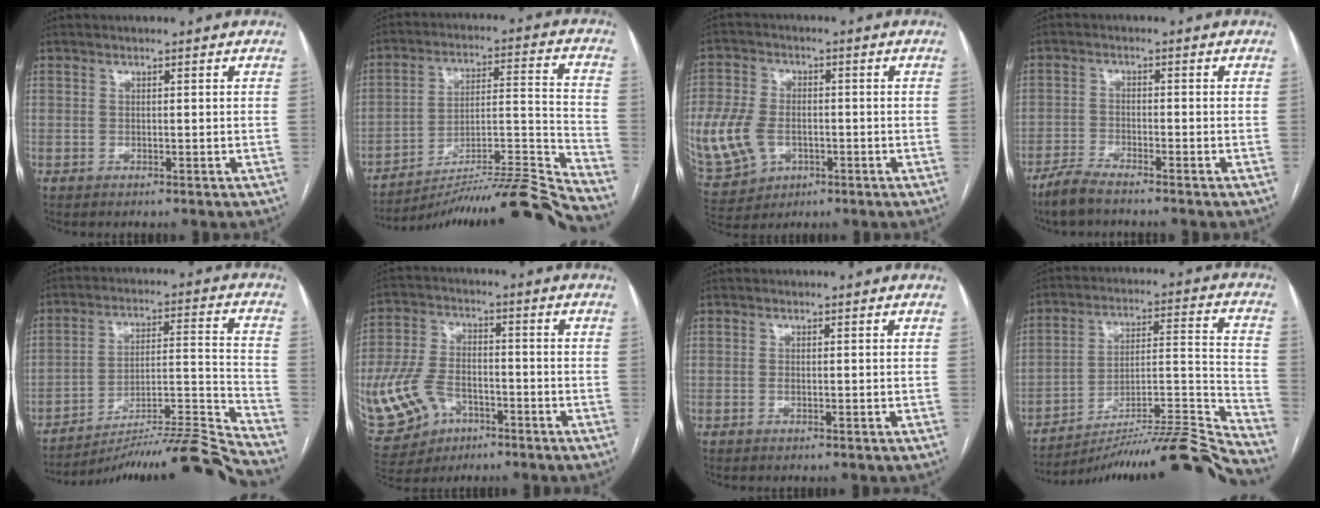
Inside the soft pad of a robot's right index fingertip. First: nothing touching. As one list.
[{"total": 22.6, "force": [-21.2, -3.4, 7.1], "torque": [-0.081, -0.002, -0.319]}, {"total": 17.2, "force": [-3.6, 13.2, 10.4], "torque": [-0.284, 0.005, -0.047]}, {"total": 4.1, "force": [-3.6, 0.3, 1.9], "torque": [-0.044, -0.011, -0.074]}, {"total": 19.9, "force": [-18.8, -3.6, 5.6], "torque": [-0.068, 0.008, -0.287]}, {"total": 18.3, "force": [-7.0, 13.2, 10.6], "torque": [-0.294, 0.005, -0.112]}, {"total": 0.7, "force": [-0.2, 0.3, 0.5], "torque": [-0.013, -0.004, -0.003]}, {"total": 24.7, "force": [-23.0, -2.5, 8.5], "torque": [-0.081, -0.002, -0.340]}]